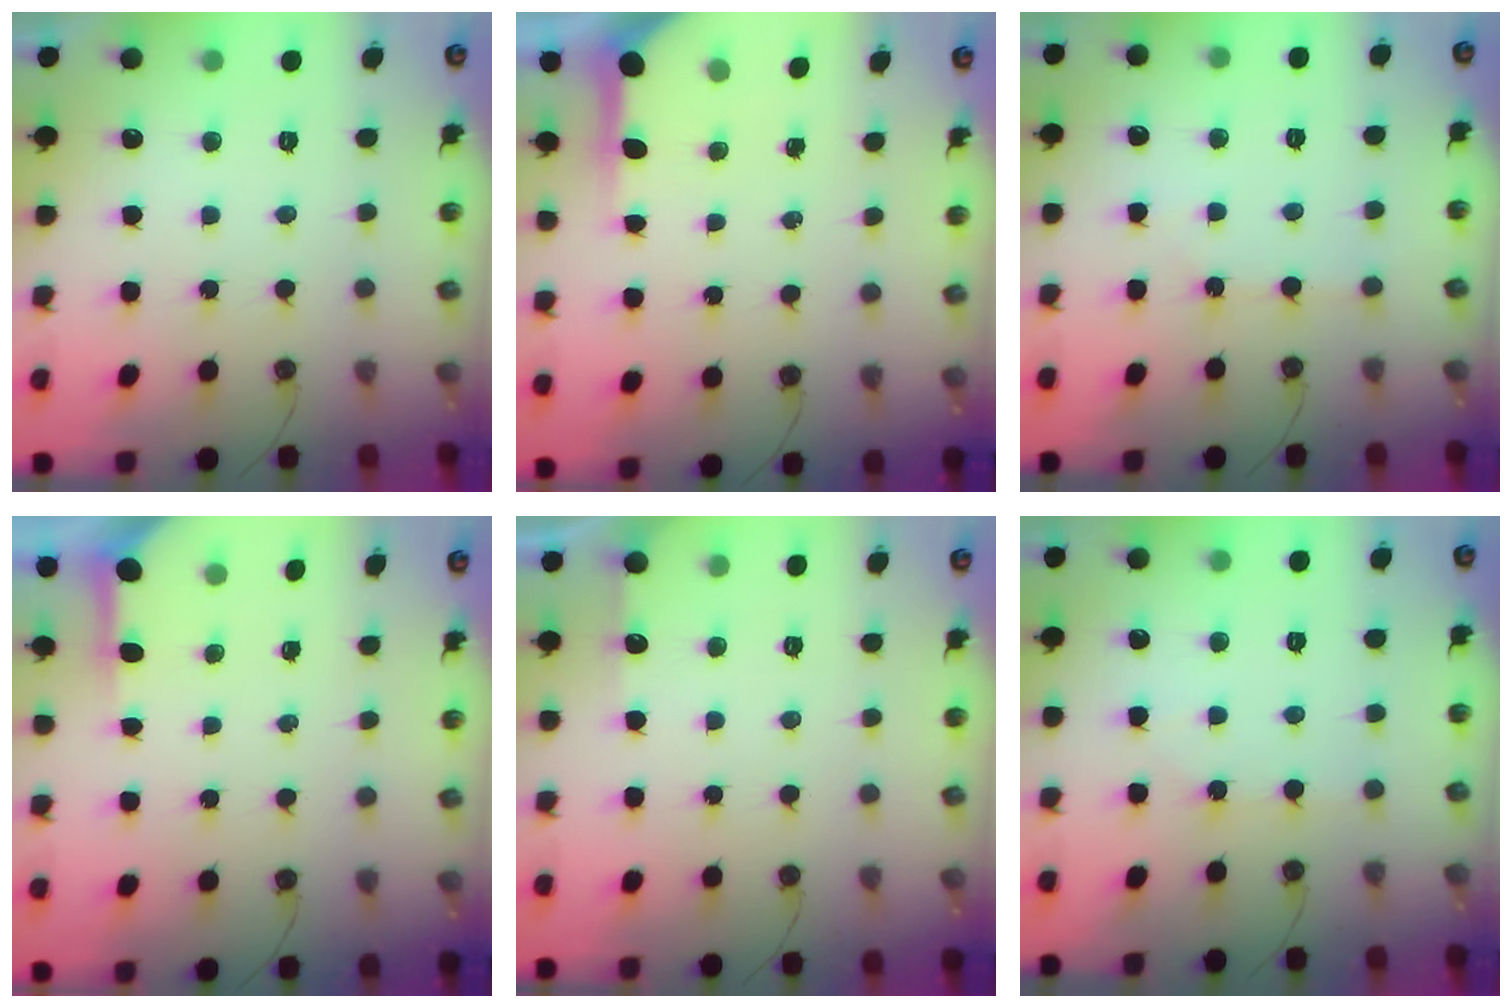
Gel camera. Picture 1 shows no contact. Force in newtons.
{"total": 5.3, "press": 5.3, "slide": 0.5}
{"total": 1.9, "press": 1.8, "slide": 0.3}
{"total": 3.4, "press": 3.4, "slide": 0.3}
{"total": 3.4, "press": 3.4, "slide": 0.4}
{"total": 2.8, "press": 2.8, "slide": 0.3}